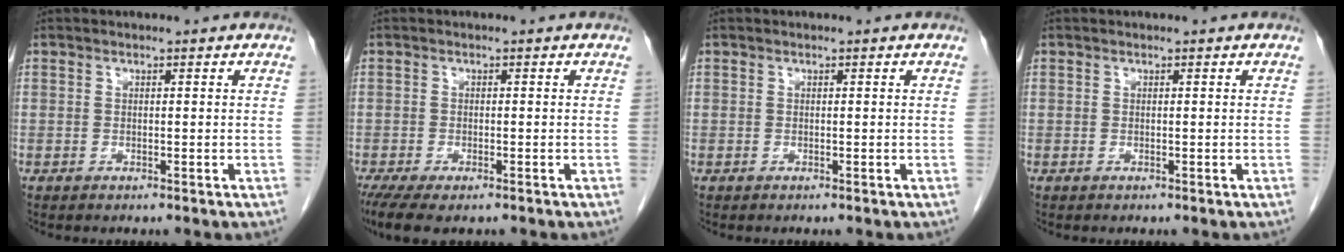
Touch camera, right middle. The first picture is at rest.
{"total": 6.6, "force": [-4.7, 2.3, 4.0], "torque": [-0.066, -0.015, -0.076]}
{"total": 0.0}
{"total": 0.0}